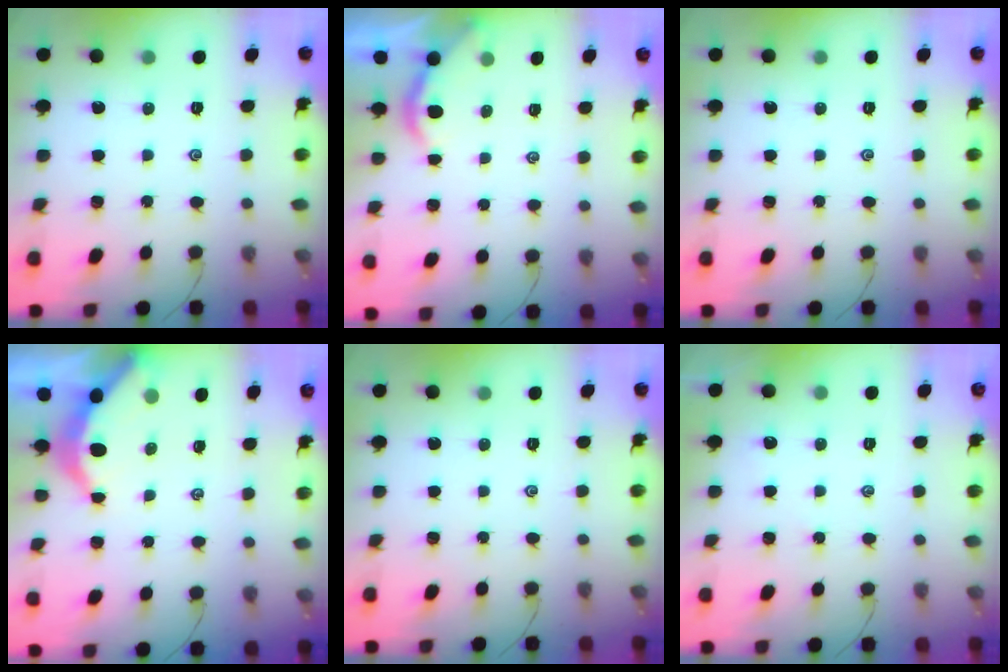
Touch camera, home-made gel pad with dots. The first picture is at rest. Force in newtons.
{"total": 1.9, "press": 1.9, "slide": 0.4}
{"total": 0.0}
{"total": 3.8, "press": 3.8, "slide": 0.4}
{"total": 0.0}
{"total": 1.7, "press": 1.6, "slide": 0.4}